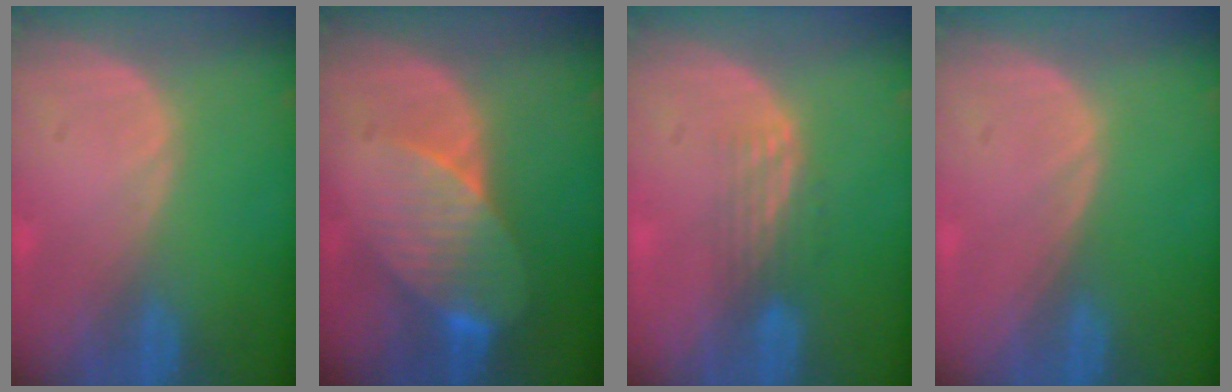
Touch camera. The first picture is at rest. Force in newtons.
{"total": 8.4, "press": 7.5, "slide": 3.8}
{"total": 3.4, "press": 2.9, "slide": 1.8}
{"total": 0.0}